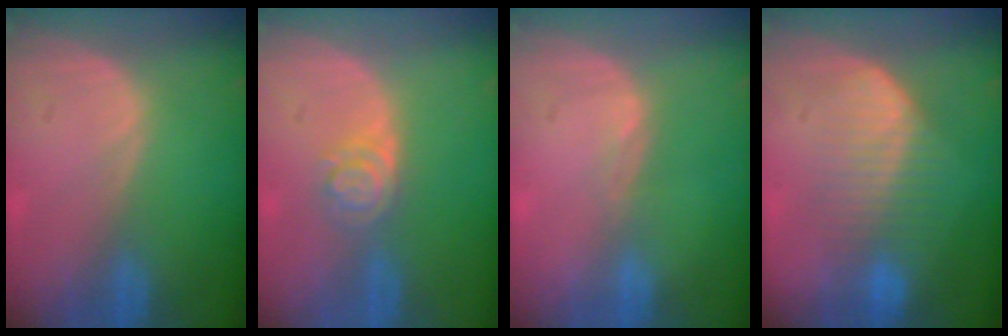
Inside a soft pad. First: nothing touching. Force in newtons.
{"total": 4.0, "press": 3.6, "slide": 1.7}
{"total": 1.0, "press": 0.7, "slide": 0.7}
{"total": 6.7, "press": 6.5, "slide": 1.4}